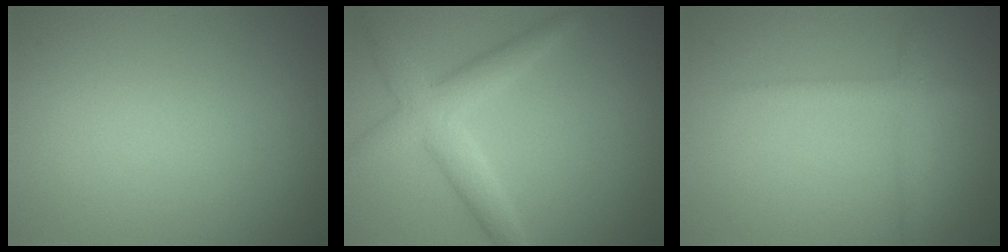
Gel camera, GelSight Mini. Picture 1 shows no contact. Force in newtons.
{"total": 3.8, "press": 3.8, "slide": 0.2}
{"total": 2.1, "press": 2.1, "slide": 0.0}